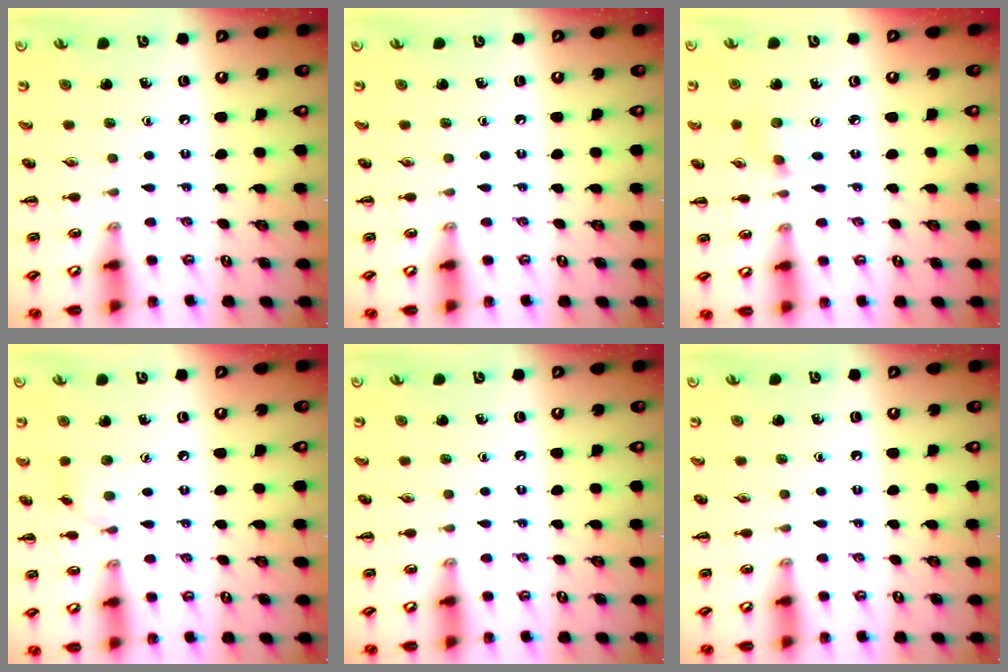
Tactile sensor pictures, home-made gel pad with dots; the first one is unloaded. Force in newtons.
{"total": 0.0}
{"total": 1.4, "press": 1.3, "slide": 0.4}
{"total": 3.9, "press": 3.6, "slide": 1.6}
{"total": 0.0}
{"total": 0.0}